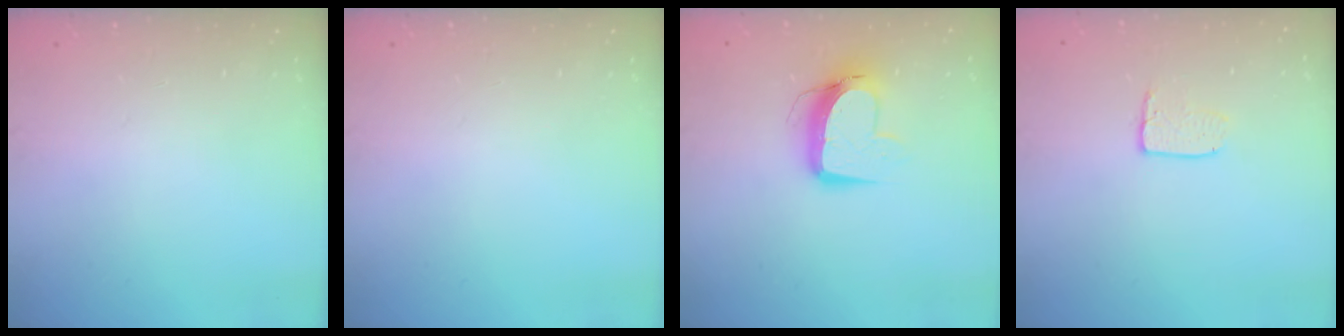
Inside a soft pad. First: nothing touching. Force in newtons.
{"total": 0.0}
{"total": 10.5, "press": 10.5, "slide": 0.7}
{"total": 5.8, "press": 5.8, "slide": 0.4}